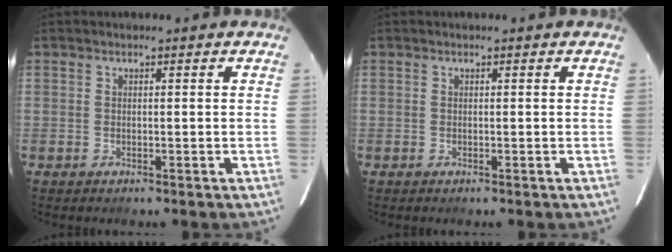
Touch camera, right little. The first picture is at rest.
{"total": 0.0}